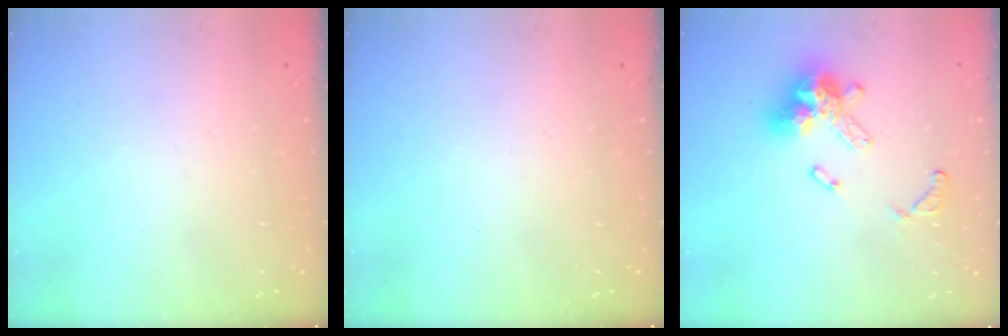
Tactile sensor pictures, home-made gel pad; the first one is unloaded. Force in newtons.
{"total": 0.0}
{"total": 13.8, "press": 13.8, "slide": 1.0}